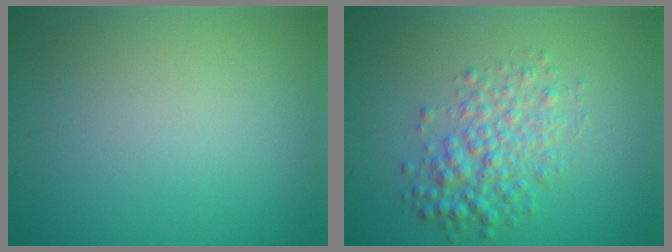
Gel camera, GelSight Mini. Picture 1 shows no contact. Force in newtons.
{"total": 4.0, "press": 4.0, "slide": 0.0}